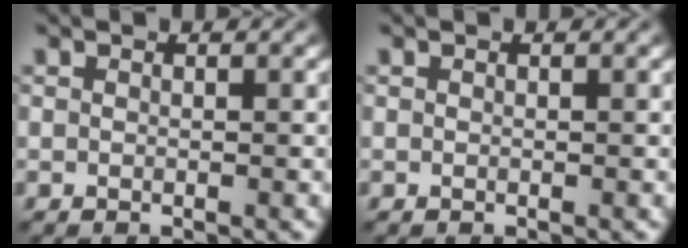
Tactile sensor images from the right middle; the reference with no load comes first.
{"total": 0.0}